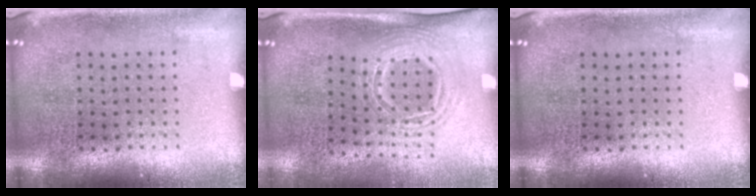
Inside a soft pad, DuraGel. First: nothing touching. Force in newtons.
{"total": 1.6, "press": 1.2, "slide": 1.0}
{"total": 0.0}